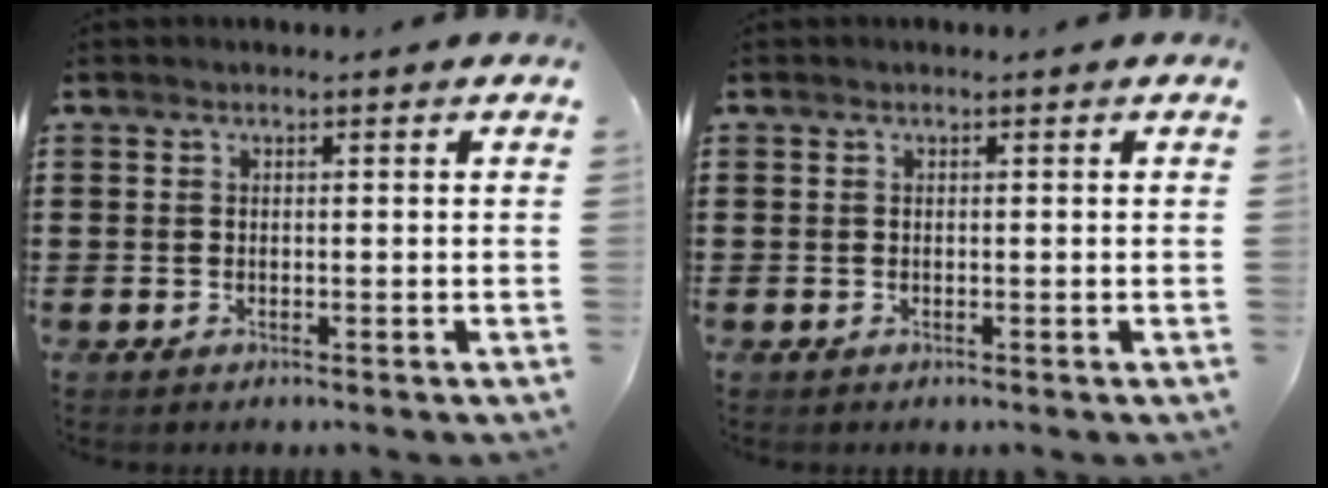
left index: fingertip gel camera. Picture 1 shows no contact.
{"total": 0.0}